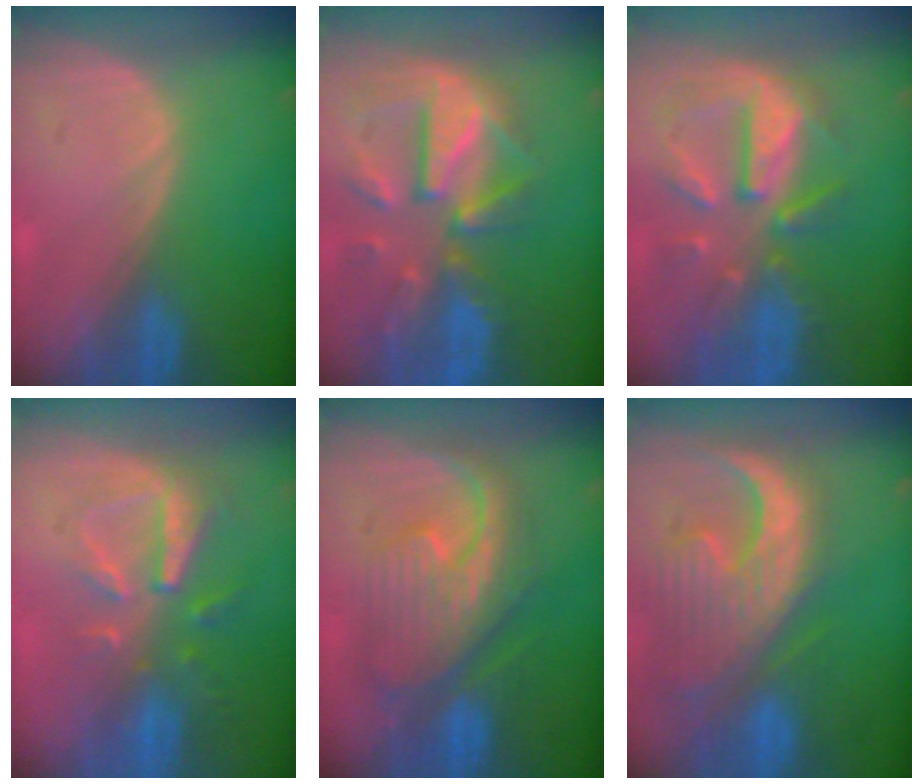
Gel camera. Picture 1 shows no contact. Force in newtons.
{"total": 12.1, "press": 10.6, "slide": 5.9}
{"total": 10.3, "press": 9.3, "slide": 4.5}
{"total": 8.1, "press": 7.3, "slide": 3.5}
{"total": 10.3, "press": 10.2, "slide": 0.9}
{"total": 13.4, "press": 11.4, "slide": 7.0}